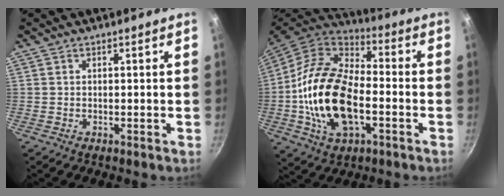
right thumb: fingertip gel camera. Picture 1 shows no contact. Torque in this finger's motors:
{"motor_torque": [-0.50, 1.78, 2.02, -0.76, 0.55]}